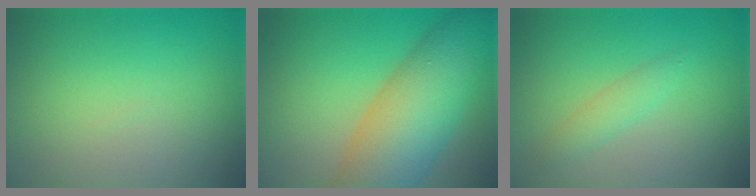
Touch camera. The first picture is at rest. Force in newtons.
{"total": 10.9, "press": 10.9, "slide": 0.4}
{"total": 1.6, "press": 1.6, "slide": 0.0}